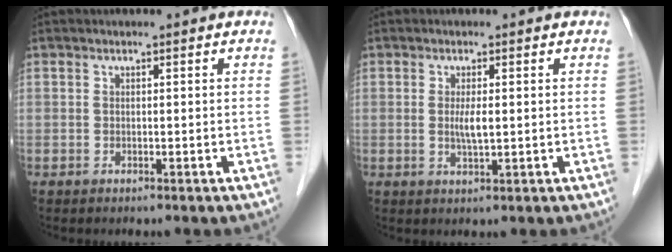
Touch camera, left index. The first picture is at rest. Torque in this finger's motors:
{"motor_torque": [0.69, -0.03, 0.28, 0.03]}